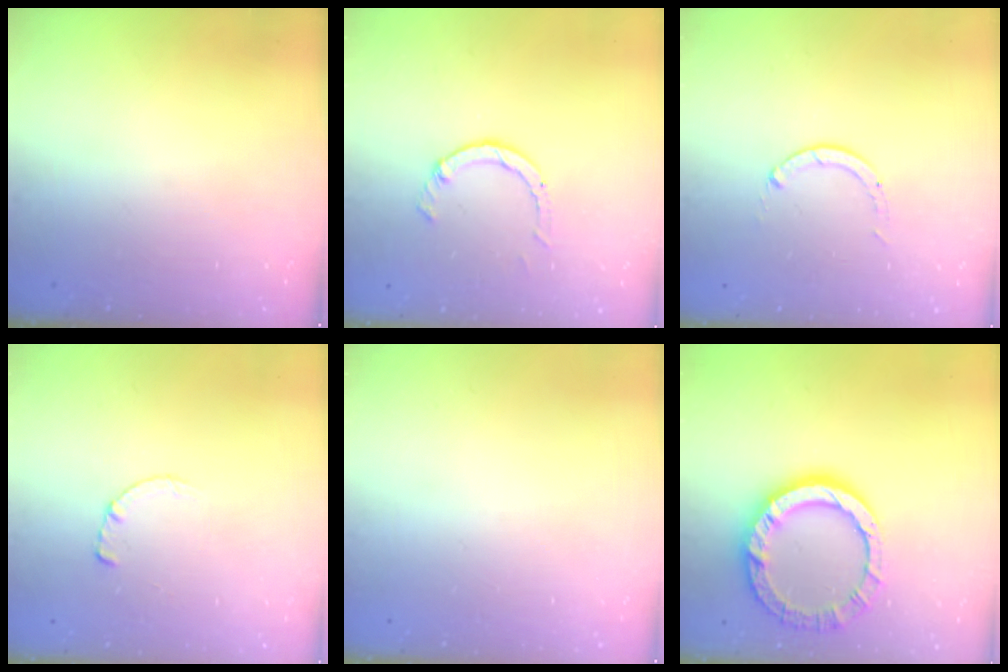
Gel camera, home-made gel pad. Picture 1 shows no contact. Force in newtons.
{"total": 2.3, "press": 2.3, "slide": 0.3}
{"total": 0.0}
{"total": 0.7, "press": 0.6, "slide": 0.2}
{"total": 0.0}
{"total": 13.3, "press": 13.2, "slide": 1.4}